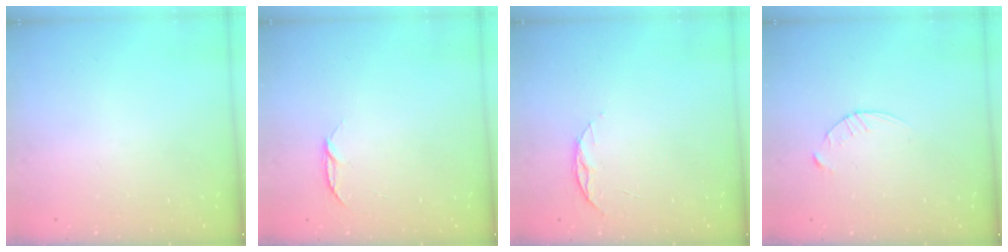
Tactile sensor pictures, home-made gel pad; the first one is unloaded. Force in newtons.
{"total": 4.0, "press": 4.0, "slide": 0.4}
{"total": 5.5, "press": 5.5, "slide": 0.6}
{"total": 4.0, "press": 4.0, "slide": 0.5}